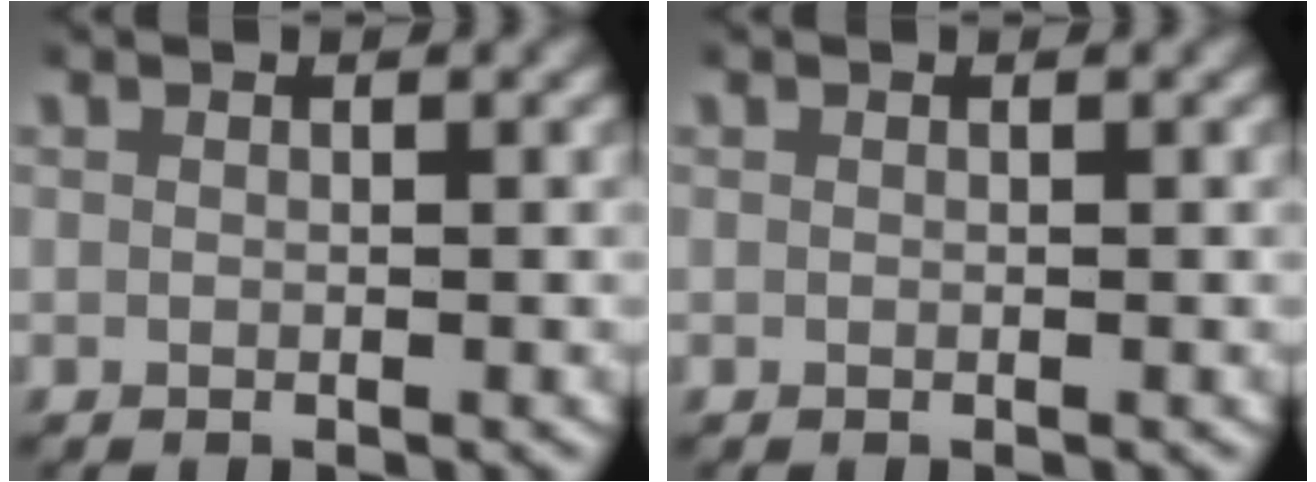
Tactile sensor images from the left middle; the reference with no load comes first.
{"total": 0.0}